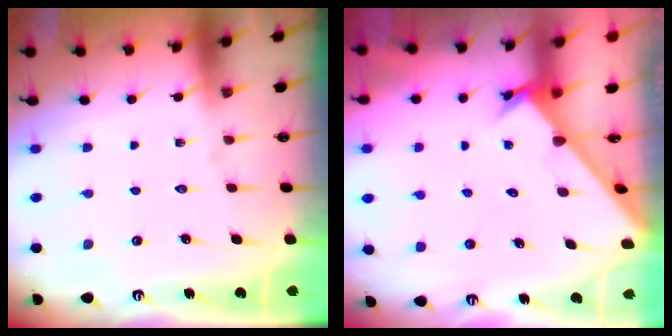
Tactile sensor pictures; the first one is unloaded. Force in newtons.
{"total": 2.6, "press": 2.6, "slide": 0.3}